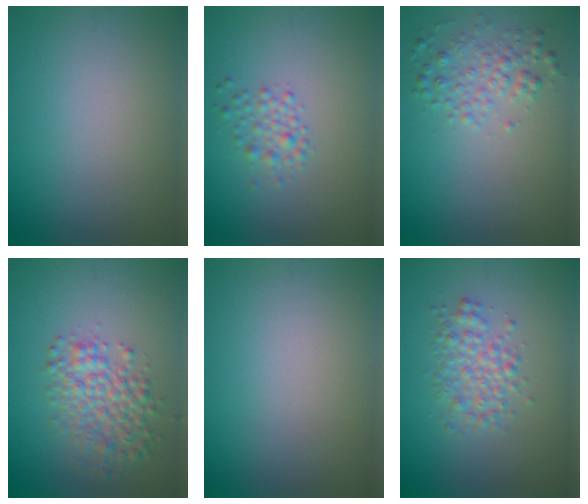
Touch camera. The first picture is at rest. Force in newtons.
{"total": 1.7, "press": 1.7, "slide": 0.1}
{"total": 2.4, "press": 2.4, "slide": 0.1}
{"total": 4.3, "press": 4.3, "slide": 0.1}
{"total": 0.0}
{"total": 2.7, "press": 2.7, "slide": 0.0}